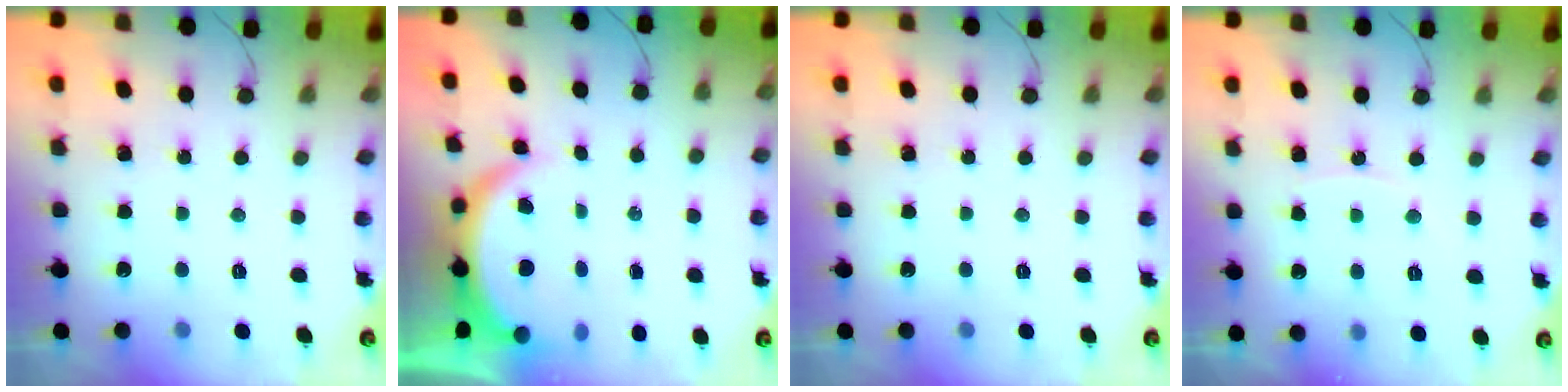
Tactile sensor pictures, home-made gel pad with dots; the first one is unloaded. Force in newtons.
{"total": 7.6, "press": 7.5, "slide": 0.9}
{"total": 0.0}
{"total": 6.3, "press": 6.3, "slide": 0.3}